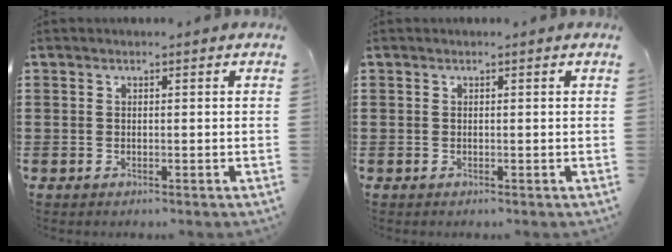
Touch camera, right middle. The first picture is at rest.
{"total": 0.0}